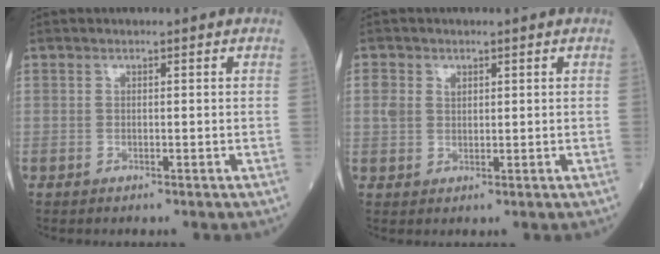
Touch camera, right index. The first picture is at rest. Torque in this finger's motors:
{"motor_torque": [0.00, -0.06, 0.04, 0.02]}